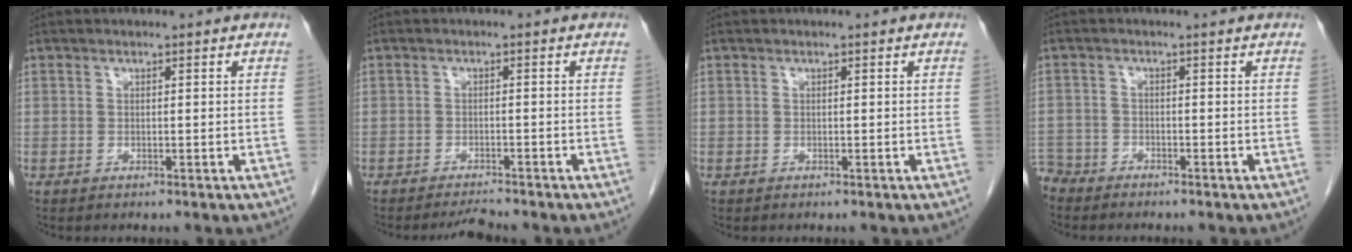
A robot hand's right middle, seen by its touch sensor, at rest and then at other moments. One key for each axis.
{"total": 2.1, "fx": -2.0, "fy": -0.3, "fz": 0.2, "tx": -0.010, "ty": -0.014, "tz": -0.030}
{"total": 0.0}
{"total": 3.7, "fx": -3.5, "fy": 1.4, "fz": 0.0, "tx": 0.006, "ty": -0.004, "tz": -0.068}